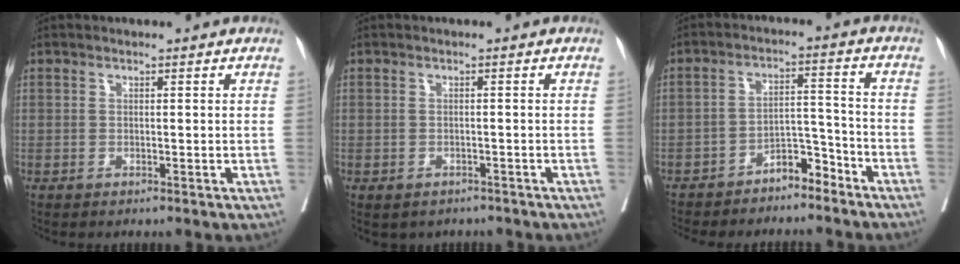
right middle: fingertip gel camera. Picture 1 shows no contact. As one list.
[{"total": 5.2, "force": [-4.1, 2.9, 1.4], "torque": [-0.019, 0.009, -0.048]}, {"total": 5.9, "force": [-4.9, 2.2, 2.4], "torque": [-0.036, 0.019, -0.081]}]